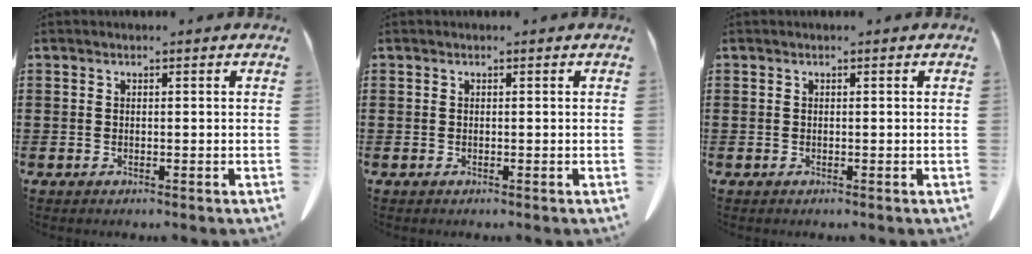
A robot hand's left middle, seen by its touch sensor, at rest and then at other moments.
{"total": 0.0}
{"total": 0.0}